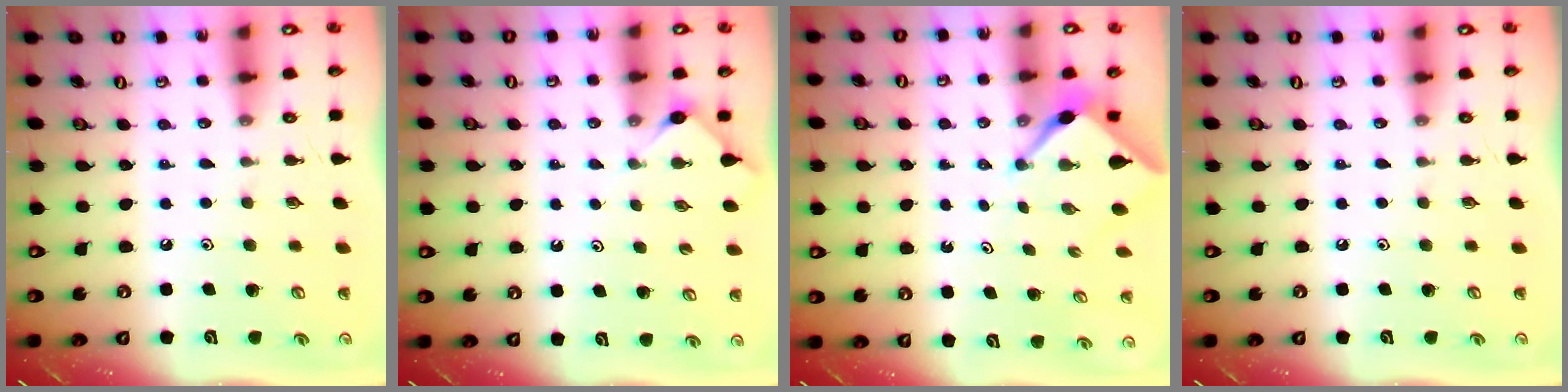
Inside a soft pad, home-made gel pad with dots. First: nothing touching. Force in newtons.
{"total": 3.0, "press": 2.9, "slide": 0.4}
{"total": 2.2, "press": 2.2, "slide": 0.1}
{"total": 0.0}